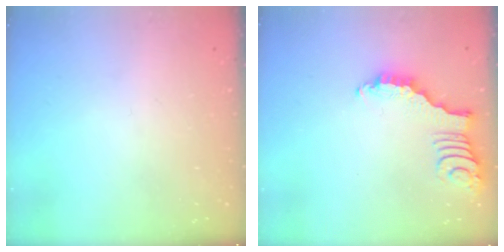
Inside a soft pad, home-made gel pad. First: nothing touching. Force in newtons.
{"total": 2.9, "press": 2.9, "slide": 0.4}